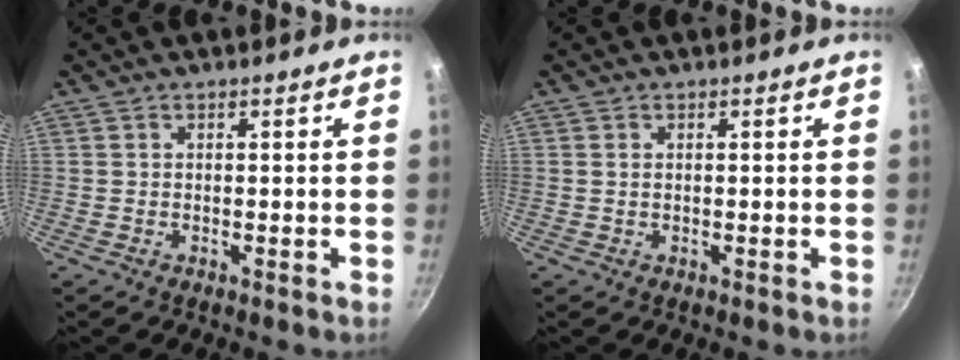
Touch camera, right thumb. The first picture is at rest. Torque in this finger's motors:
{"motor_torque": [-0.39, 0.18, 0.13, 0.28, -0.01]}